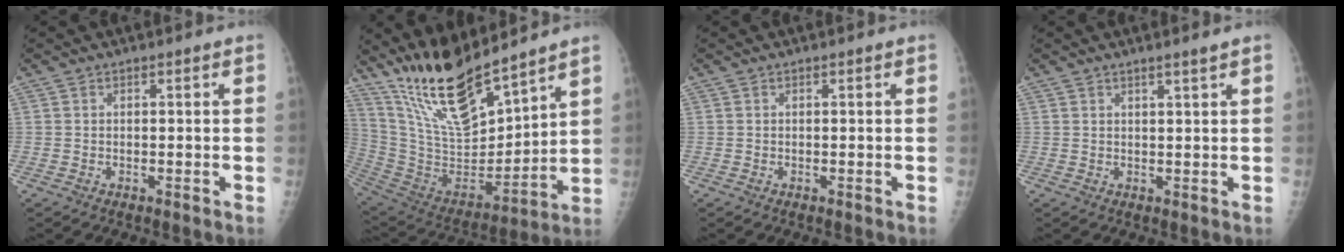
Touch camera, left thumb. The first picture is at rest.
{"total": 19.6, "force": [15.8, 5.1, 10.4], "torque": [-0.153, -0.096, 0.307]}
{"total": 0.0}
{"total": 1.9, "force": [1.4, -0.4, 1.2], "torque": [-0.018, -0.012, 0.024]}